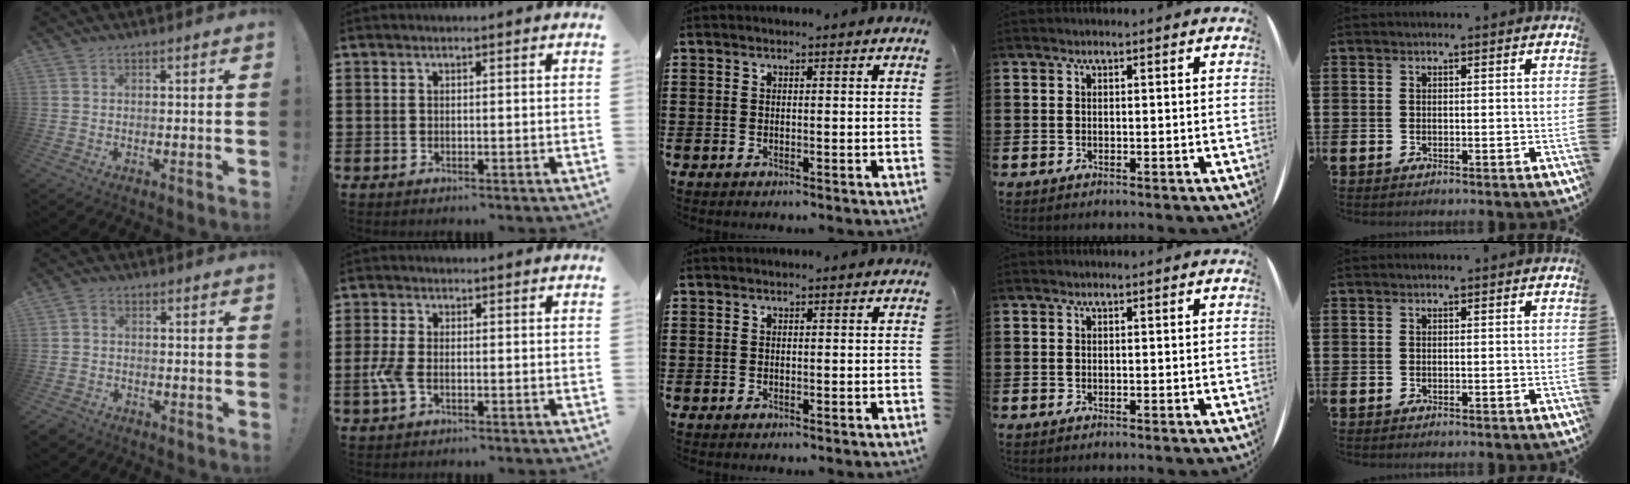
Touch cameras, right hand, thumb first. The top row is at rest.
{"thumb": {"total": 2.7, "force": [-1.5, 2.0, 1.0], "torque": [-0.021, 0.010, -0.025]}, "index": {"total": 3.4, "force": [-1.0, 1.6, 2.8], "torque": [-0.079, -0.010, -0.024]}}